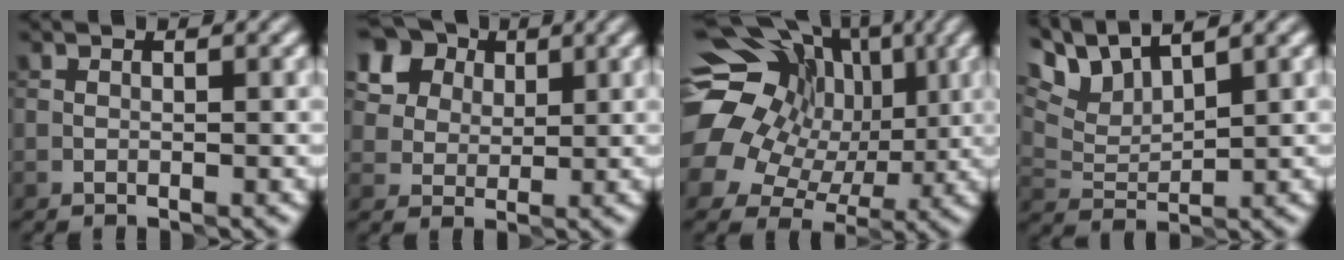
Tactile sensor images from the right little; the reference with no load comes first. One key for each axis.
{"total": 11.7, "fx": 6.0, "fy": 8.8, "fz": 4.9, "tx": -0.143, "ty": 0.029, "tz": 0.109}
{"total": 17.6, "fx": 3.5, "fy": 14.9, "fz": 8.7, "tx": -0.194, "ty": 0.051, "tz": 0.036}
{"total": 5.4, "fx": 4.3, "fy": 1.4, "fz": 2.8, "tx": -0.072, "ty": 0.008, "tz": 0.084}